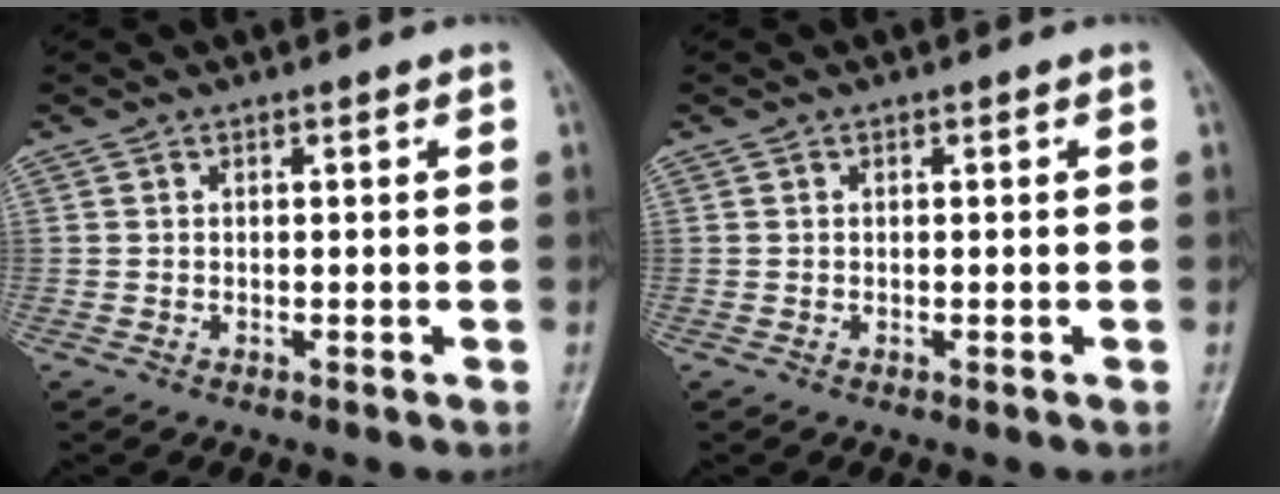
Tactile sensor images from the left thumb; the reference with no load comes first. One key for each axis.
{"total": 0.0}